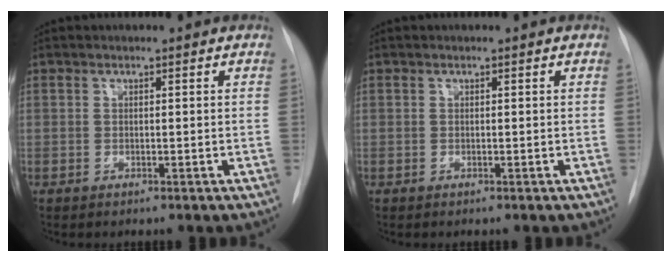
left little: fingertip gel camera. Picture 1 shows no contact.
{"total": 0.0}